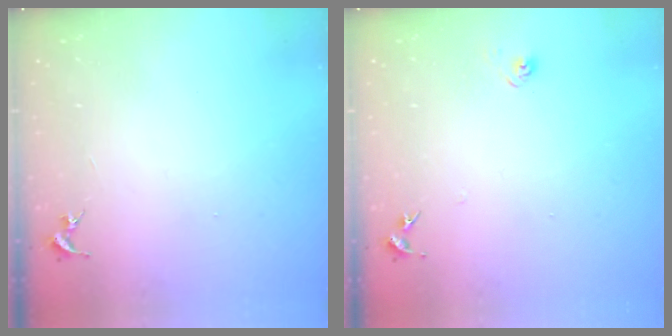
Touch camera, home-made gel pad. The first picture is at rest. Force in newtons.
{"total": 5.0, "press": 5.0, "slide": 0.7}